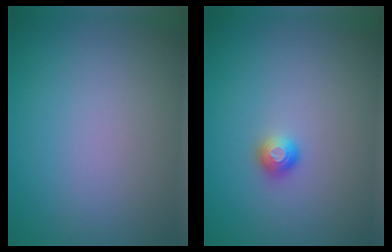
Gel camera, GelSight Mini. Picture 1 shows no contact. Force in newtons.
{"total": 1.1, "press": 1.0, "slide": 0.4}